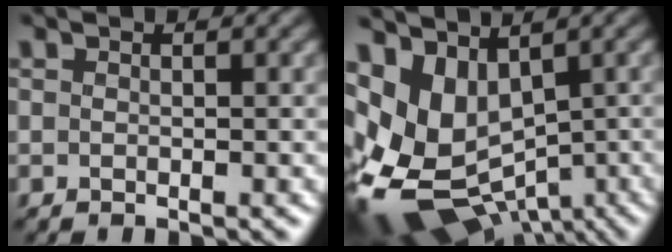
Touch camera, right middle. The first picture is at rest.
{"total": 9.6, "force": [-1.2, 6.7, 6.7], "torque": [-0.141, -0.011, 0.001]}